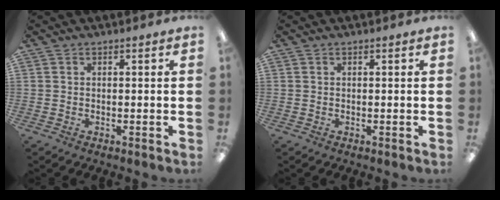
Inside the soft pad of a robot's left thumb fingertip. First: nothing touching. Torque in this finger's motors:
{"motor_torque": [-0.03, 0.05, -0.09, 0.00, 0.00]}